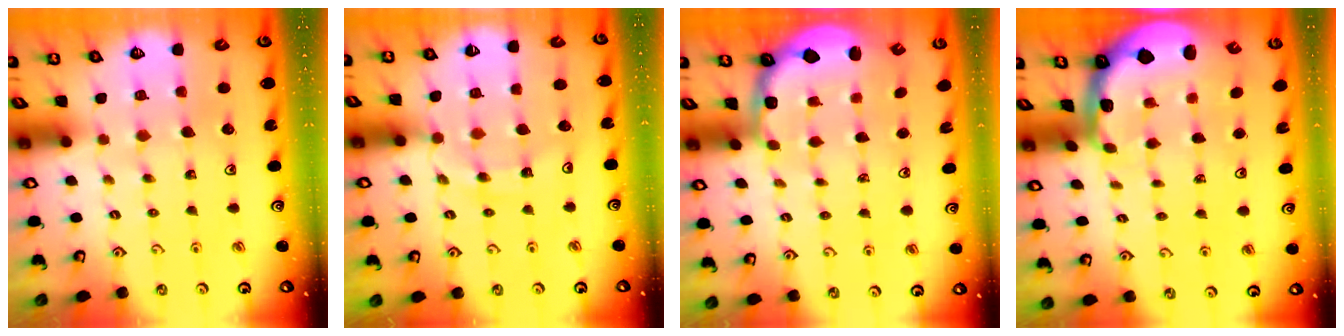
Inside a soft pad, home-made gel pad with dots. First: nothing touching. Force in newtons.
{"total": 11.0, "press": 11.0, "slide": 1.4}
{"total": 2.3, "press": 1.2, "slide": 1.9}
{"total": 1.7, "press": 1.7, "slide": 0.4}